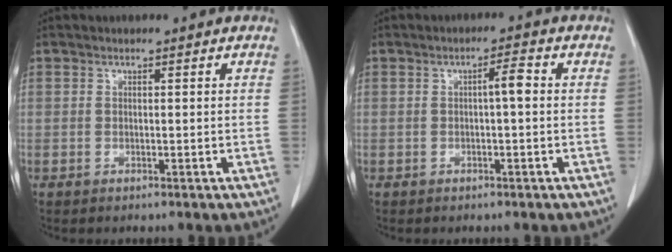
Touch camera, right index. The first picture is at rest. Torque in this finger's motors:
{"motor_torque": [0.17, -0.10, 0.09, 0.03]}